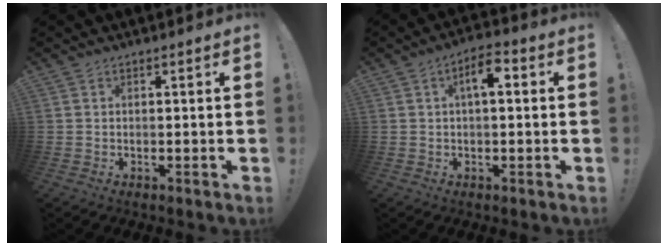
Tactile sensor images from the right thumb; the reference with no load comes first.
{"total": 6.0, "force": [1.1, 2.5, 5.4], "torque": [-0.089, 0.008, 0.013]}